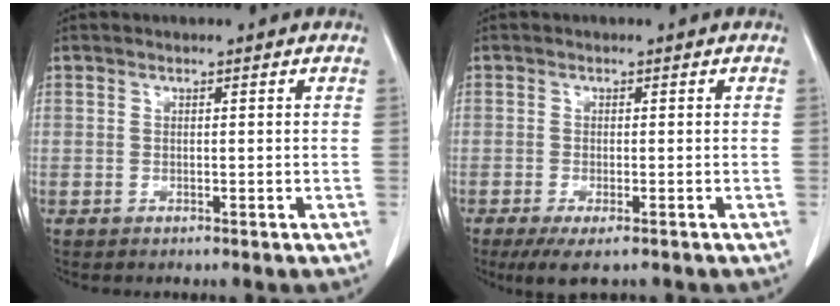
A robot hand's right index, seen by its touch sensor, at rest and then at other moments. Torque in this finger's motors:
{"motor_torque": [0.34, -0.30, 0.16, 0.05]}